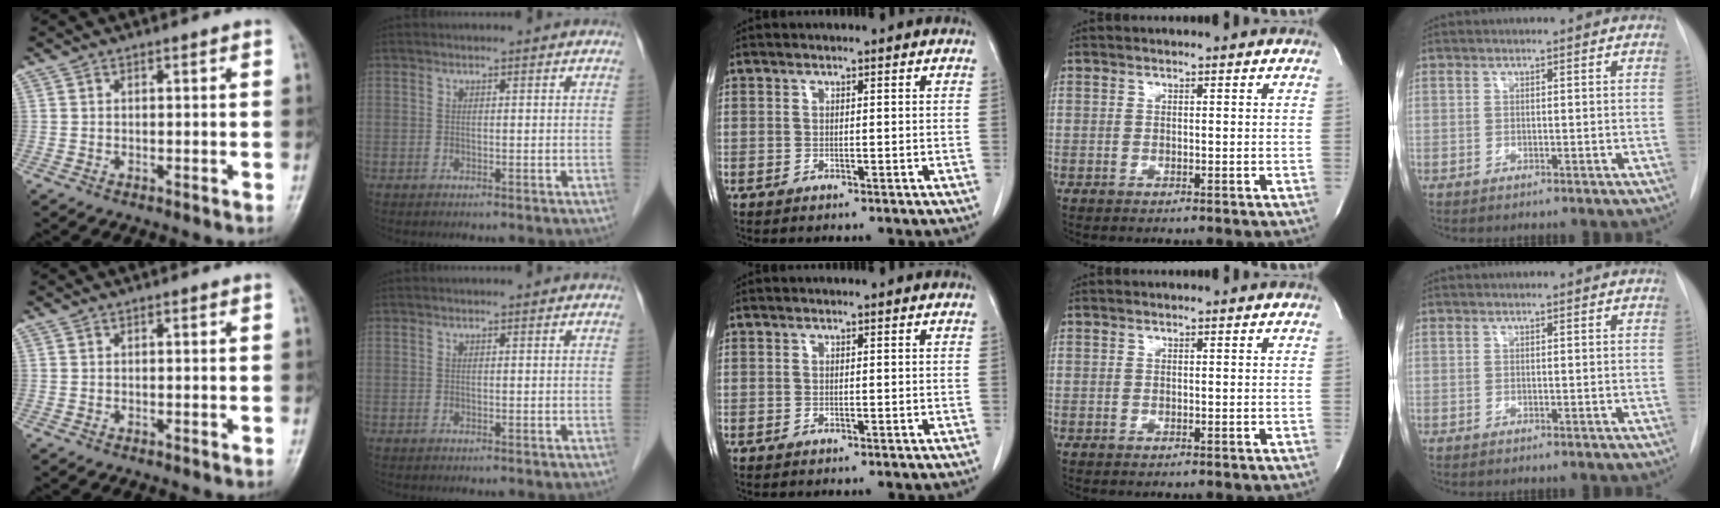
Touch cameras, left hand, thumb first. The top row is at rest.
{}